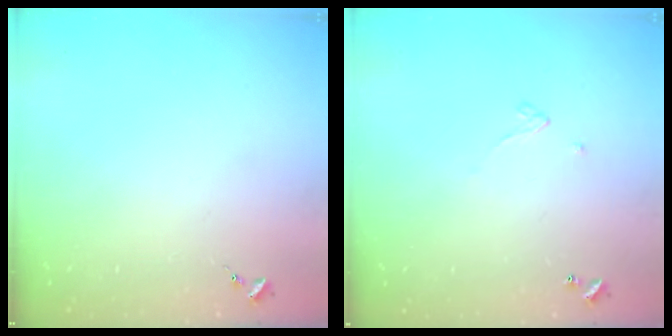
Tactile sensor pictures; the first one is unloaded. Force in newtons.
{"total": 3.2, "press": 3.2, "slide": 0.1}